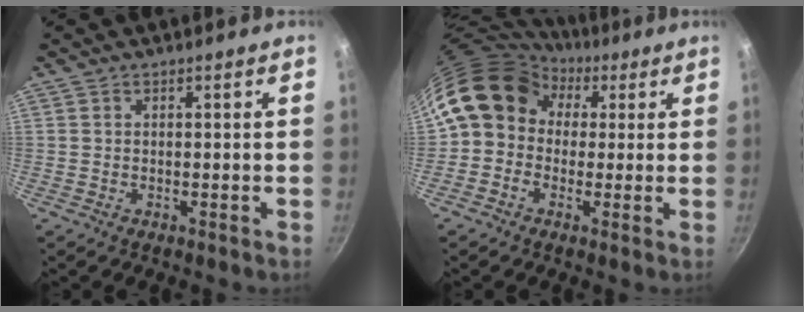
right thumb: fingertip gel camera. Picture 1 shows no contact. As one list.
[{"total": 12.5, "force": [3.2, 10.3, 6.3], "torque": [-0.086, 0.023, 0.035]}]